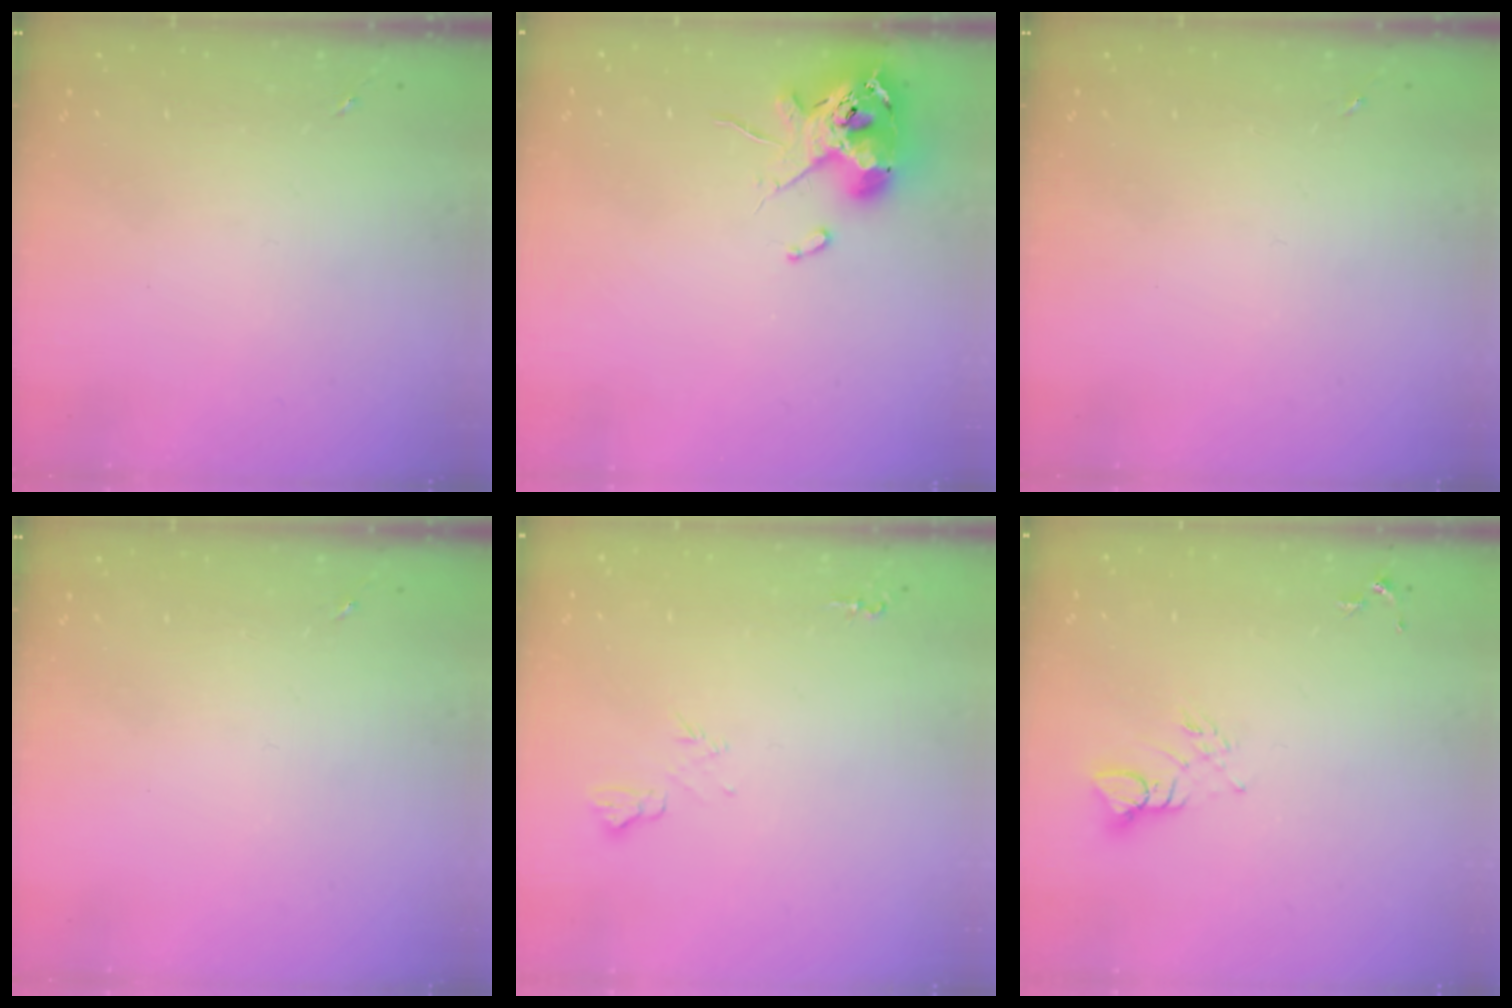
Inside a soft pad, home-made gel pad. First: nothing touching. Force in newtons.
{"total": 12.0, "press": 11.9, "slide": 1.9}
{"total": 0.0}
{"total": 0.0}
{"total": 5.8, "press": 5.8, "slide": 0.7}
{"total": 4.6, "press": 4.6, "slide": 0.2}